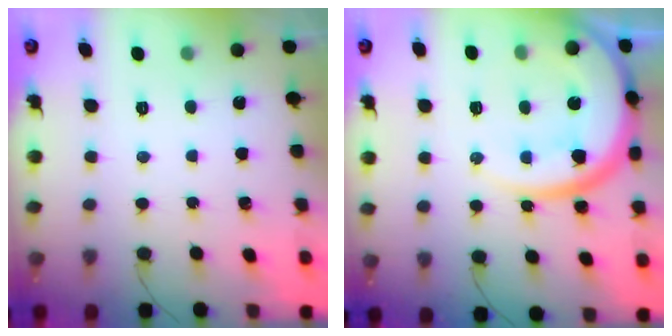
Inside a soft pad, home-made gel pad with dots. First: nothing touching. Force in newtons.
{"total": 19.7, "press": 19.5, "slide": 2.3}